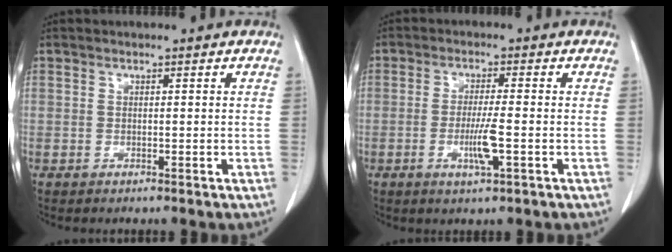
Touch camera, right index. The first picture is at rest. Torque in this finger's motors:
{"motor_torque": [0.01, 0.18, 0.05, 0.03]}